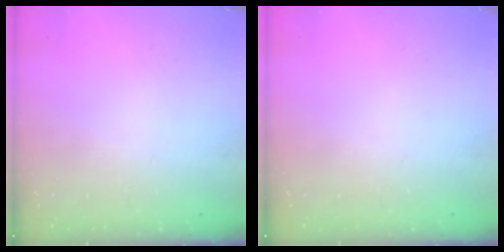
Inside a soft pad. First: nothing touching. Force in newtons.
{"total": 0.0}